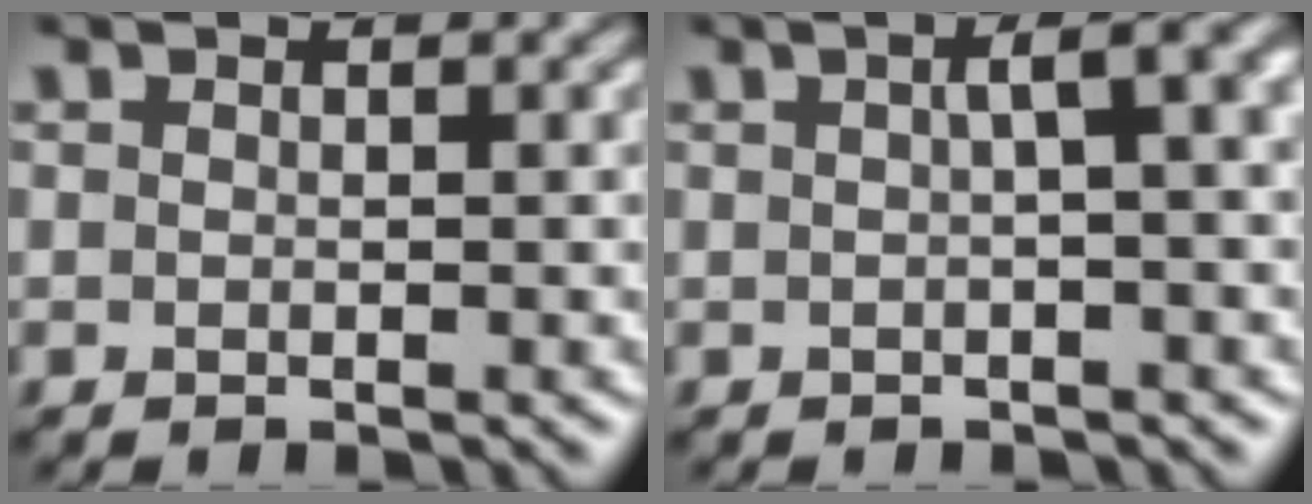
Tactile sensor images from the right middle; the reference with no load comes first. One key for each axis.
{"total": 5.8, "fx": 1.3, "fy": 1.8, "fz": 5.4, "tx": -0.048, "ty": 0.023, "tz": 0.014}